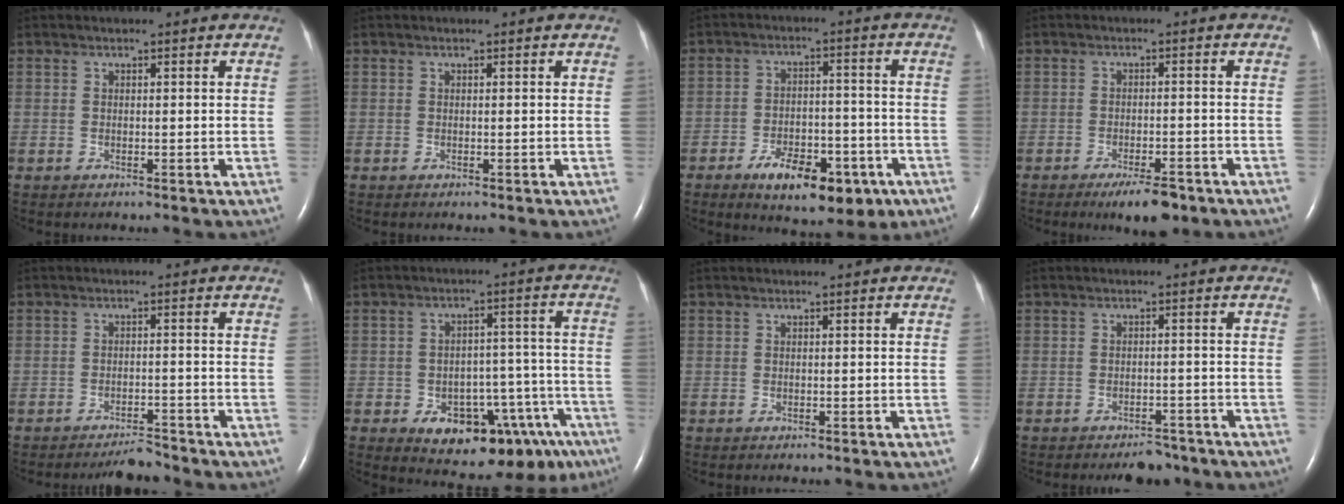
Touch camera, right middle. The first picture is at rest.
{"total": 0.0}
{"total": 11.4, "force": [-6.3, 5.1, 8.1], "torque": [-0.119, 0.001, -0.088]}
{"total": 5.5, "force": [-3.8, 1.4, 3.7], "torque": [-0.059, -0.005, -0.055]}
{"total": 2.9, "force": [-2.9, -0.1, 0.5], "torque": [-0.009, -0.012, -0.047]}
{"total": 15.5, "force": [-9.2, 7.4, 10.0], "torque": [-0.090, 0.040, -0.117]}
{"total": 0.0}
{"total": 3.5, "force": [-3.1, 1.4, 1.1], "torque": [-0.016, 0.002, -0.042]}